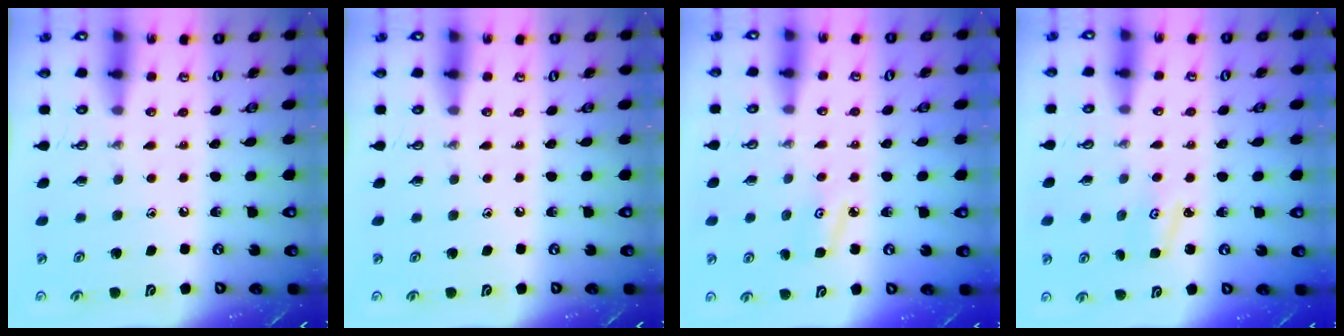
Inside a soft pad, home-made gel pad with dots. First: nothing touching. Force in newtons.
{"total": 0.0}
{"total": 4.3, "press": 4.3, "slide": 0.5}
{"total": 2.3, "press": 2.2, "slide": 0.4}